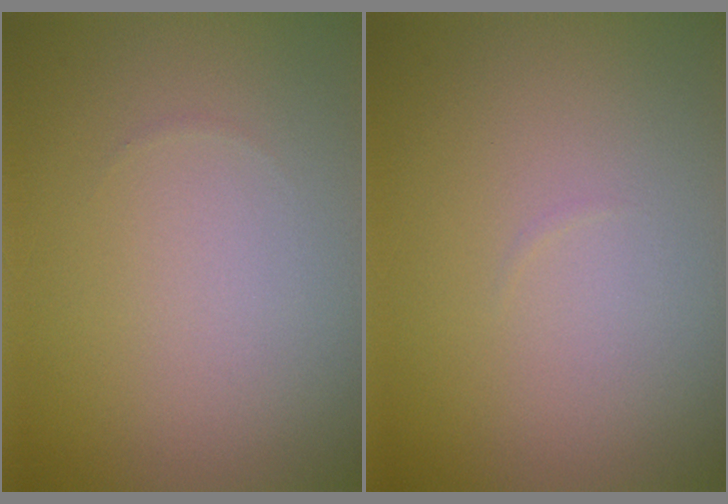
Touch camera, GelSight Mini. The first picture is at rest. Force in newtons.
{"total": 0.0}